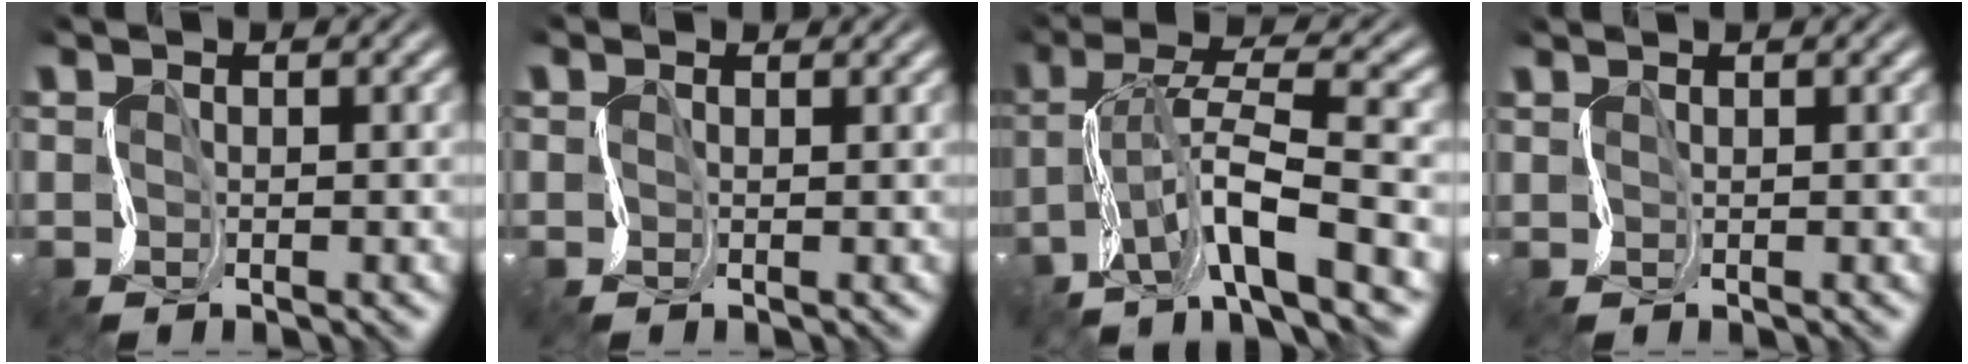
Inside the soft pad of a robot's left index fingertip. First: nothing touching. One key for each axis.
{"total": 0.0}
{"total": 8.8, "fx": -3.2, "fy": 2.0, "fz": 7.9, "tx": -0.146, "ty": 0.023, "tz": -0.064}
{"total": 0.6, "fx": 0.5, "fy": -0.3, "fz": -0.1, "tx": -0.003, "ty": -0.003, "tz": 0.011}